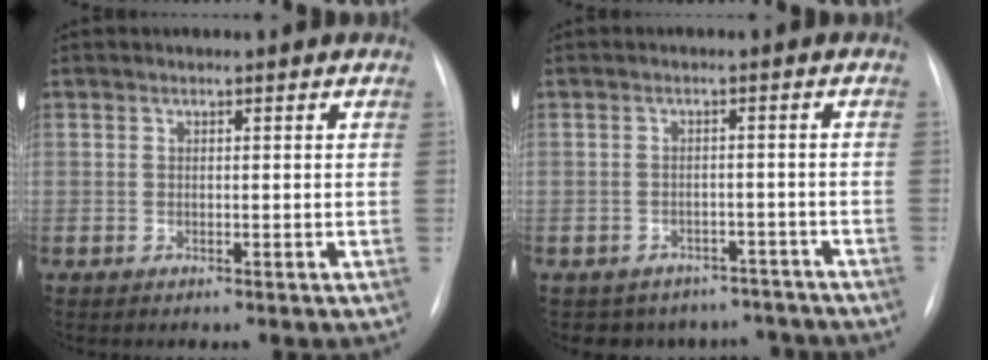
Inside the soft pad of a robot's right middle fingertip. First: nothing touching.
{"total": 8.3, "force": [-7.1, 4.4, 0.1], "torque": [0.013, 0.024, -0.077]}